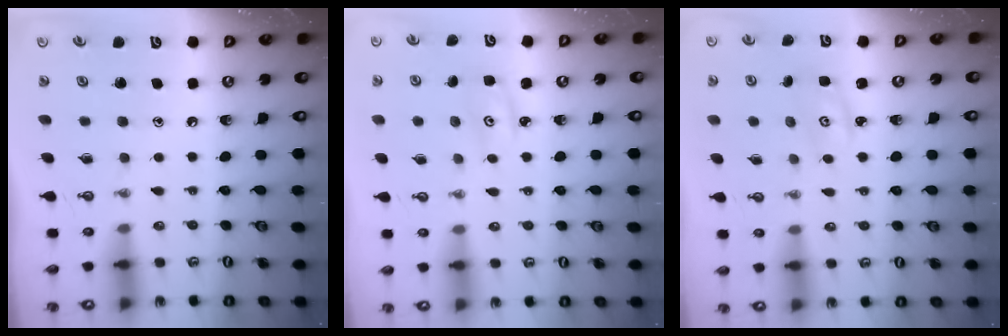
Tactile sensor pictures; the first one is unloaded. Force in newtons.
{"total": 2.9, "press": 2.9, "slide": 0.2}
{"total": 2.3, "press": 2.3, "slide": 0.3}